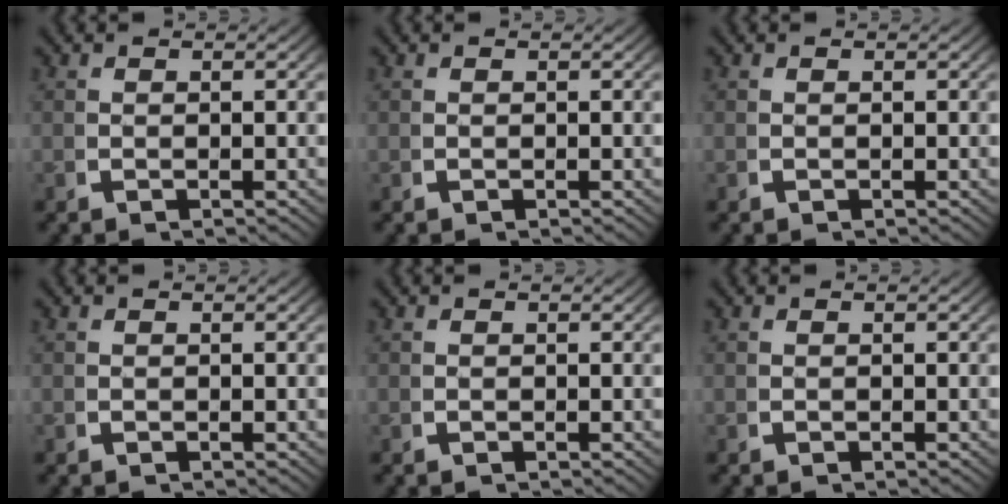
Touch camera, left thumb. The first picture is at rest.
{"total": 0.0}
{"total": 0.0}
{"total": 0.0}
{"total": 0.0}
{"total": 0.0}